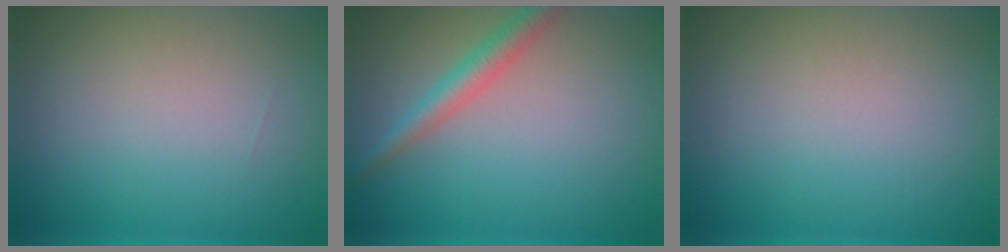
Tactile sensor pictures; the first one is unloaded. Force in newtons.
{"total": 2.7, "press": 2.7, "slide": 0.1}
{"total": 0.0}